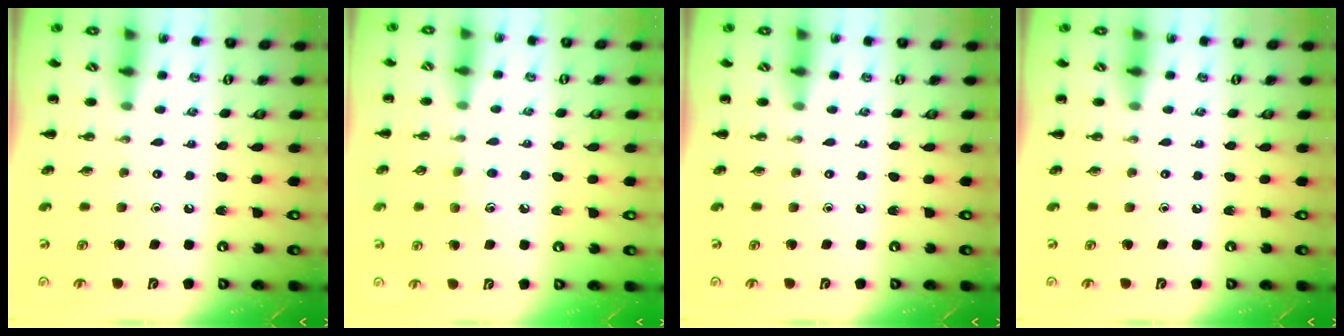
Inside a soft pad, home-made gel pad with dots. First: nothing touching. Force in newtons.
{"total": 5.5, "press": 5.3, "slide": 1.5}
{"total": 0.0}
{"total": 0.0}